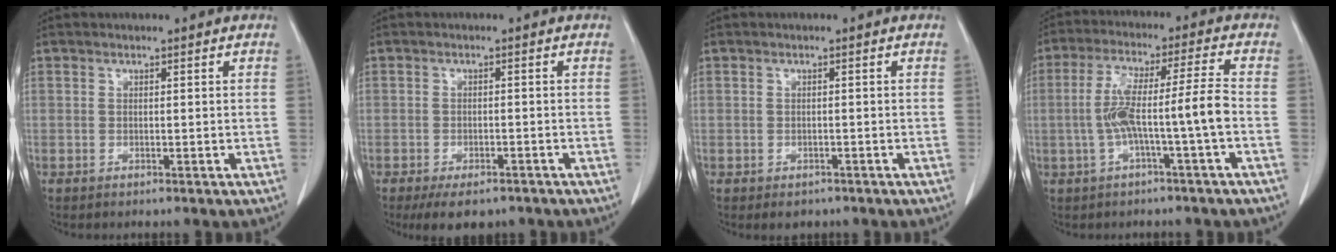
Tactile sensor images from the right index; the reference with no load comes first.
{"total": 5.7, "force": [-4.3, 2.6, 2.8], "torque": [-0.038, -0.004, -0.060]}
{"total": 1.9, "force": [-1.2, 1.4, 0.6], "torque": [-0.005, 0.002, -0.009]}
{"total": 9.4, "force": [-2.0, -0.6, 9.1], "torque": [-0.177, 0.025, -0.033]}